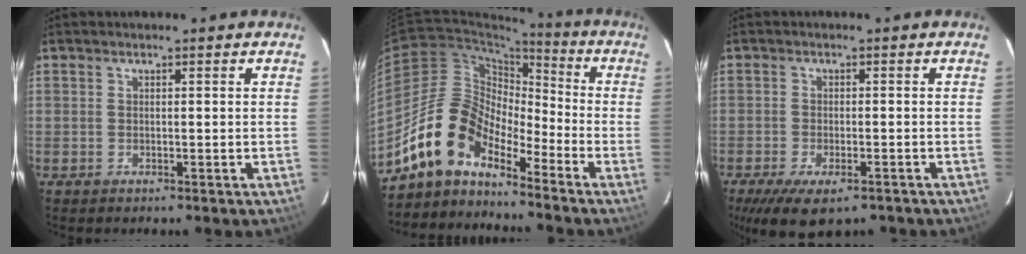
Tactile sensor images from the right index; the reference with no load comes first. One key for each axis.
{"total": 12.5, "fx": -10.2, "fy": 5.0, "fz": 5.3, "tx": -0.095, "ty": 0.023, "tz": -0.201}
{"total": 10.1, "fx": -6.7, "fy": 4.1, "fz": 6.4, "tx": -0.139, "ty": -0.035, "tz": -0.104}